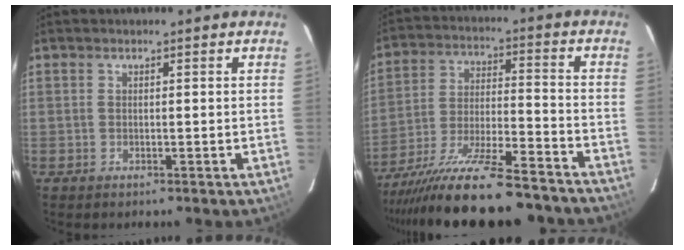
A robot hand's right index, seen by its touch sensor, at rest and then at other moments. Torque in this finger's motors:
{"motor_torque": [1.21, -0.93, 1.06, 0.21]}